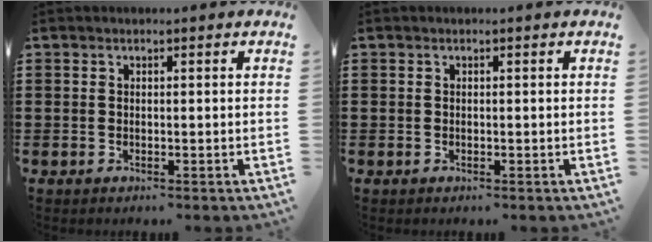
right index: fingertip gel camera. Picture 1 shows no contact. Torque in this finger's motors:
{"motor_torque": [-0.79, 1.35, -0.02, -0.01]}